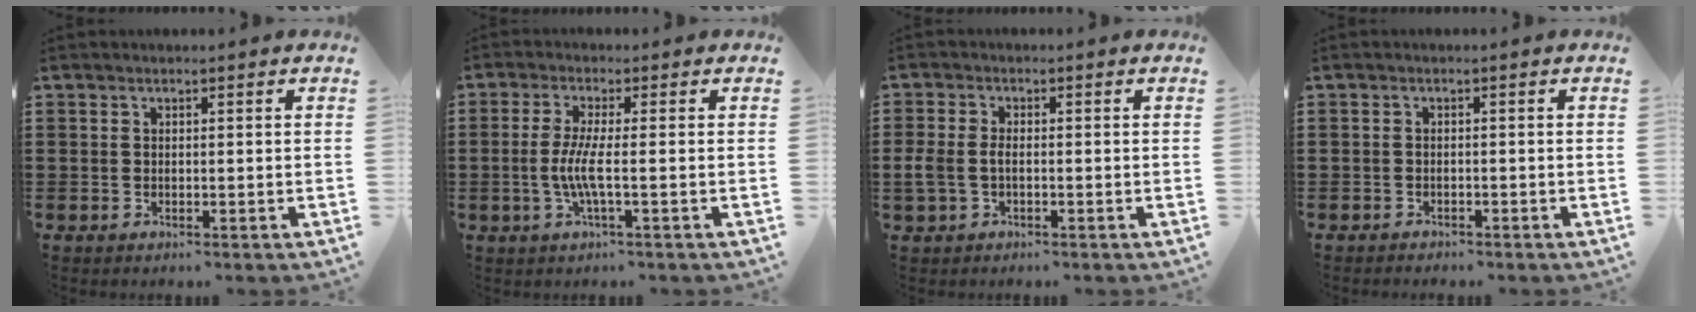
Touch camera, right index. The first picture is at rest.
{"total": 5.0, "force": [-0.9, 0.3, 4.9], "torque": [-0.110, -0.010, -0.026]}
{"total": 2.6, "force": [-0.6, 1.6, 2.0], "torque": [-0.055, -0.007, -0.015]}
{"total": 0.8, "force": [-0.8, 0.2, -0.1], "torque": [-0.001, 0.002, -0.017]}